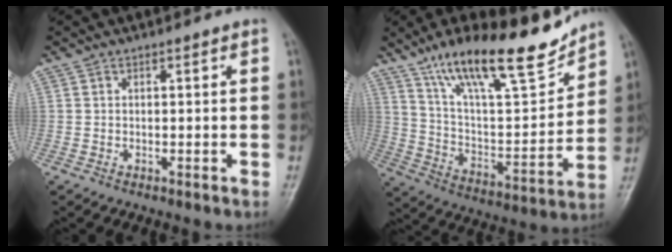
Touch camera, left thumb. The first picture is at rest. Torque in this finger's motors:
{"motor_torque": [0.16, 0.19, 1.42, -1.35, 0.11]}